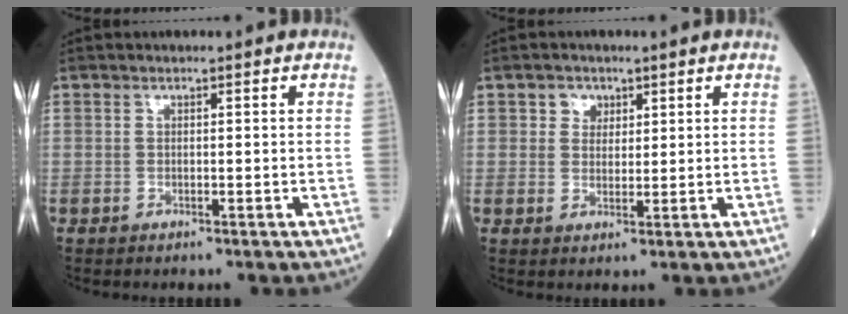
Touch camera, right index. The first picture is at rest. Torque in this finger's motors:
{"motor_torque": [0.12, 0.12, 0.03, 0.00]}